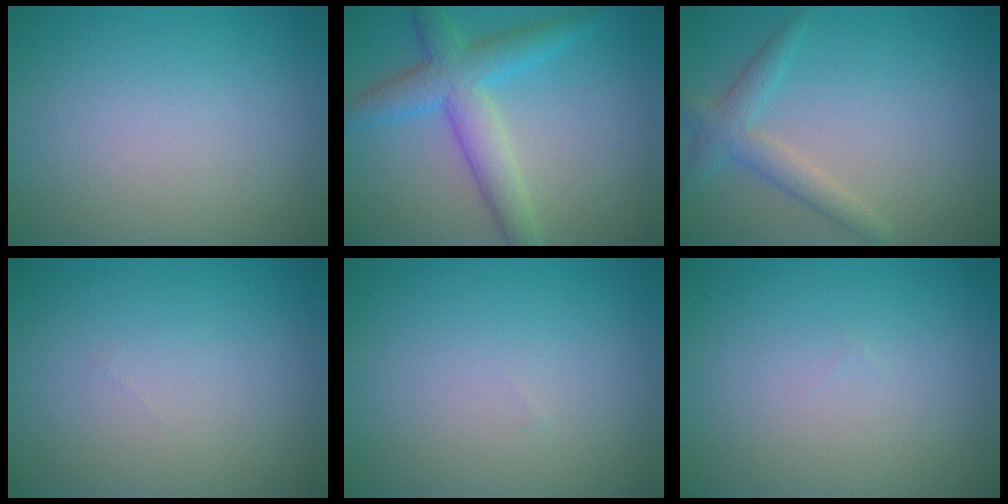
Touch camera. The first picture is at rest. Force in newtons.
{"total": 5.3, "press": 5.3, "slide": 0.2}
{"total": 2.6, "press": 2.6, "slide": 0.1}
{"total": 0.0}
{"total": 0.0}
{"total": 0.0}